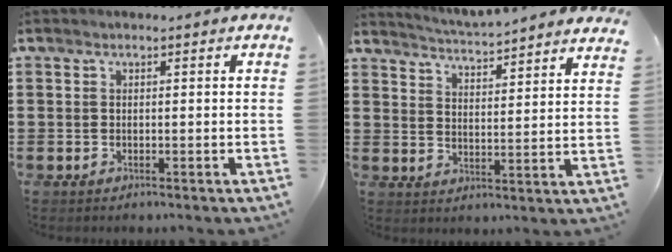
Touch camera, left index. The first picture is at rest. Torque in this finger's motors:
{"motor_torque": [1.01, -1.13, 0.19, 0.10]}